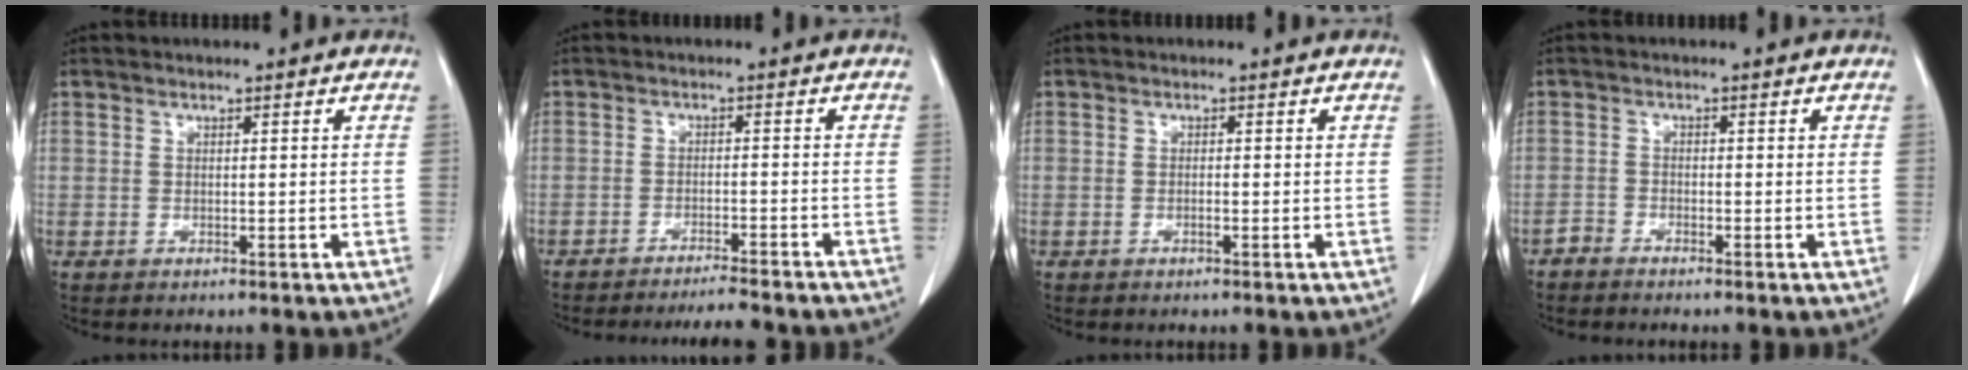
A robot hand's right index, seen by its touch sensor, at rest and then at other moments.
{"total": 9.2, "force": [-8.7, -0.1, 3.1], "torque": [-0.033, -0.016, -0.117]}
{"total": 0.6, "force": [-0.3, 0.0, 0.5], "torque": [-0.010, 0.001, -0.005]}
{"total": 1.4, "force": [-1.4, 0.1, 0.3], "torque": [-0.005, 0.000, -0.028]}